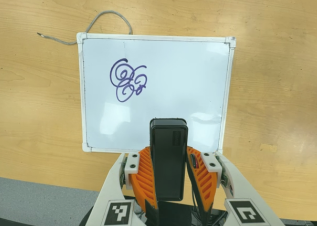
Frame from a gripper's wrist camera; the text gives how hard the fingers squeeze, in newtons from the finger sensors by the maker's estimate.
{"total": 4.6, "left": 3.4, "right": 5.8}